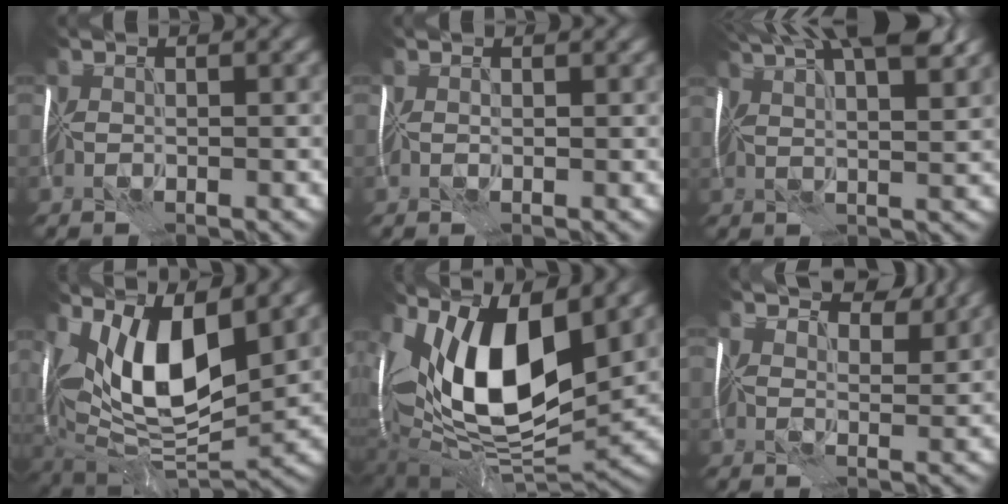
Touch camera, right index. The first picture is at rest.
{"total": 1.1, "force": [0.6, 0.7, 0.7], "torque": [-0.010, 0.000, 0.000]}
{"total": 12.9, "force": [7.8, 4.3, 9.3], "torque": [-0.130, 0.039, 0.086]}
{"total": 11.9, "force": [3.3, 5.4, 10.1], "torque": [-0.161, -0.003, 0.053]}
{"total": 14.5, "force": [3.7, 7.1, 12.0], "torque": [-0.205, -0.004, 0.057]}
{"total": 6.4, "force": [5.1, 2.5, 3.0], "torque": [-0.042, -0.001, 0.062]}